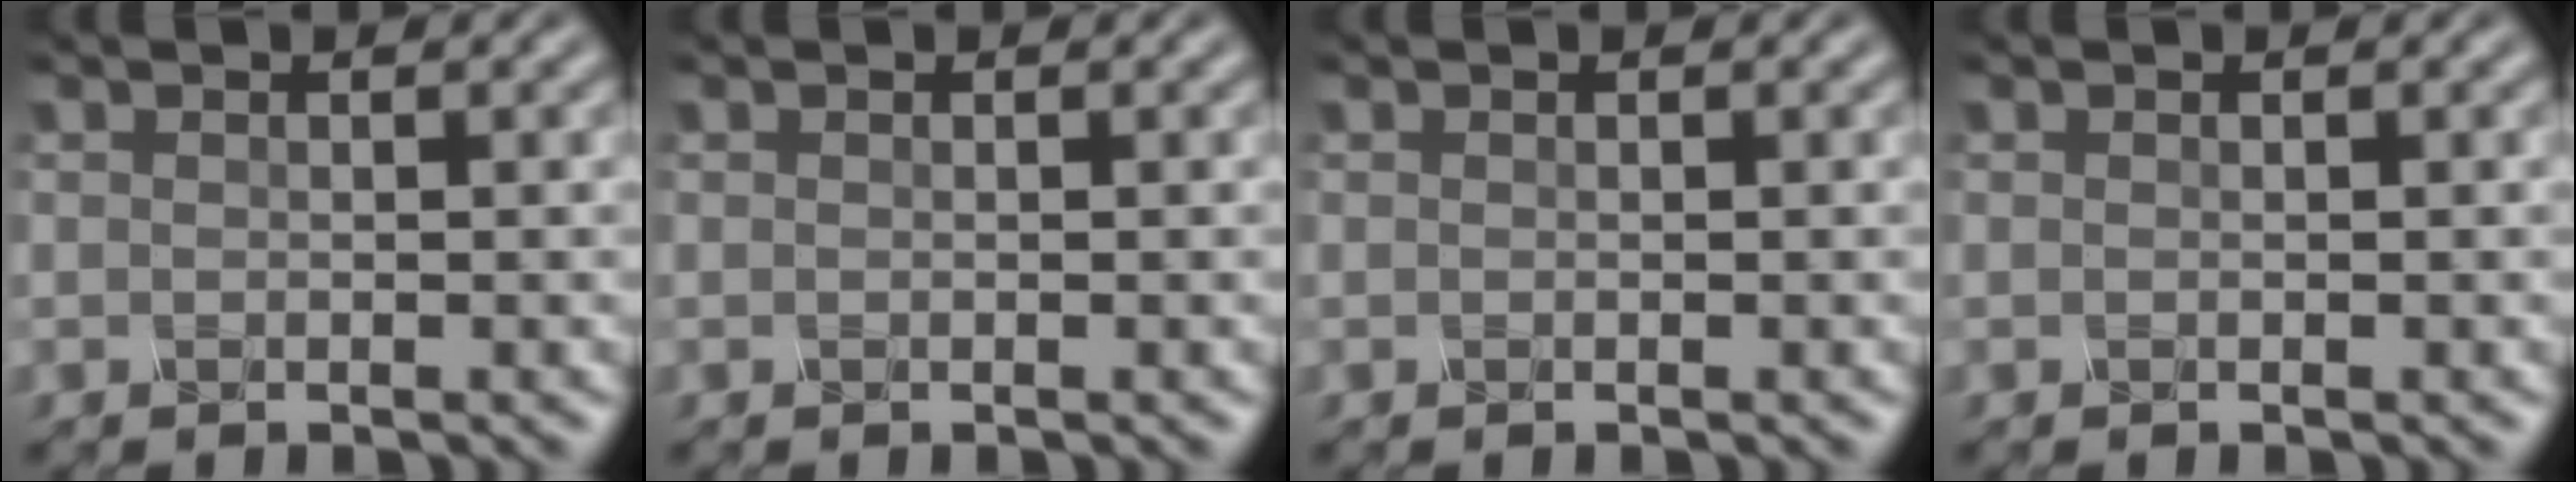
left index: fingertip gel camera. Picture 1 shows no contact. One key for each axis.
{"total": 0.0}
{"total": 0.0}
{"total": 0.0}